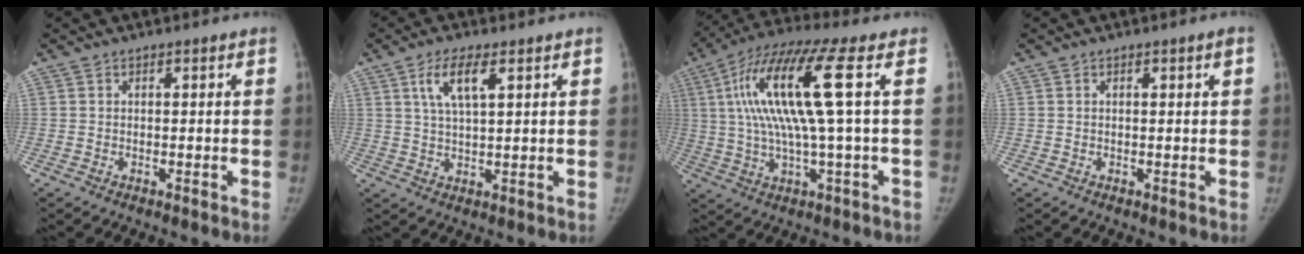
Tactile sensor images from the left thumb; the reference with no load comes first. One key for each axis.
{"total": 6.3, "fx": 2.9, "fy": 2.0, "fz": 5.3, "tx": -0.102, "ty": -0.006, "tz": 0.058}
{"total": 16.9, "fx": 3.4, "fy": 1.7, "fz": 16.5, "tx": -0.356, "ty": 0.019, "tz": 0.057}
{"total": 1.0, "fx": 0.3, "fy": 0.1, "fz": 0.9, "tx": -0.017, "ty": 0.003, "tz": 0.006}